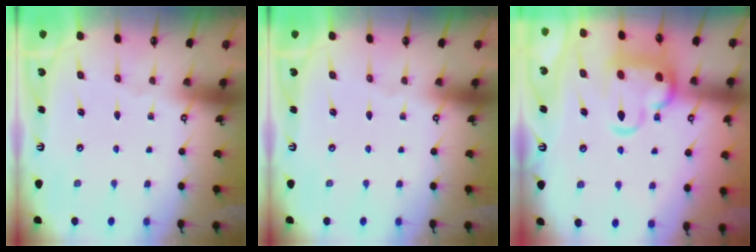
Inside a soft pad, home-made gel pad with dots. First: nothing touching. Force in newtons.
{"total": 0.0}
{"total": 7.9, "press": 7.8, "slide": 1.6}